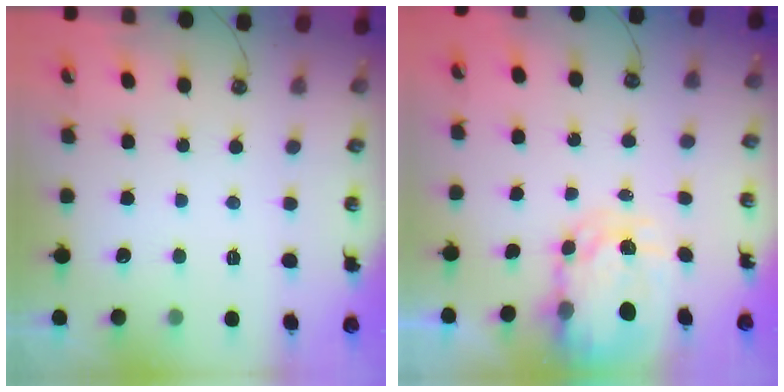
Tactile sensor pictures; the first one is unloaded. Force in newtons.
{"total": 5.5, "press": 5.5, "slide": 0.7}